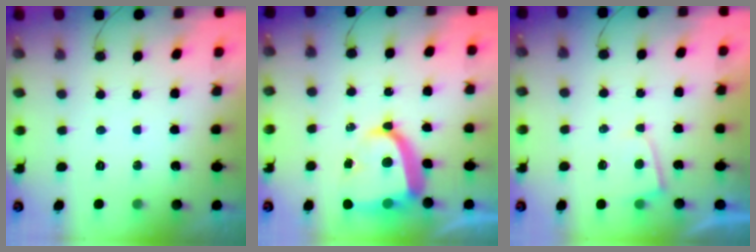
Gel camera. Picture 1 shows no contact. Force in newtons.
{"total": 13.5, "press": 13.4, "slide": 1.8}
{"total": 2.3, "press": 2.3, "slide": 0.3}